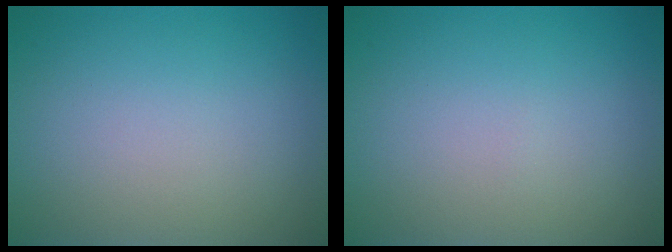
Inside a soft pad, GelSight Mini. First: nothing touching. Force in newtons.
{"total": 0.0}